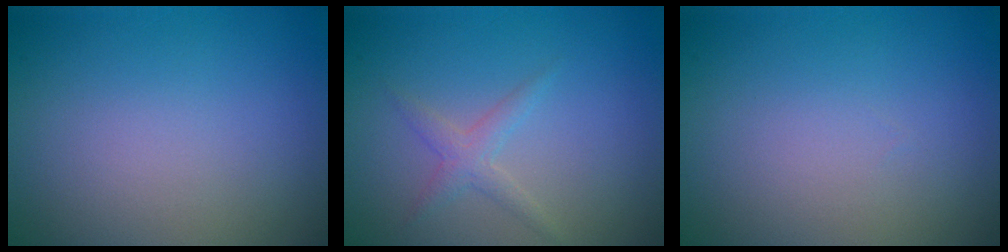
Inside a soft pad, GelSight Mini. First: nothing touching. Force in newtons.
{"total": 1.5, "press": 1.5, "slide": 0.1}
{"total": 0.0}